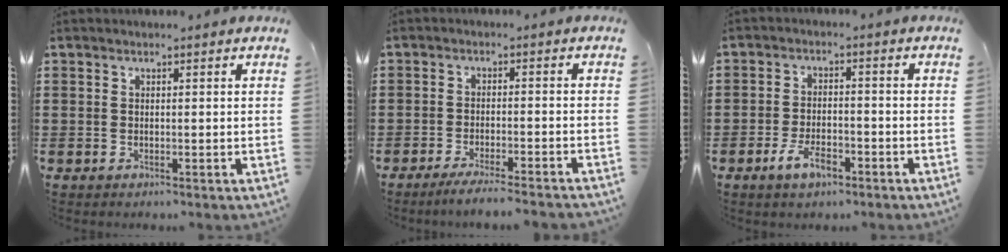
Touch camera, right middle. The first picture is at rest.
{"total": 3.4, "force": [-3.1, -0.2, 1.2], "torque": [-0.019, -0.003, -0.062]}
{"total": 4.9, "force": [-2.9, 2.1, 3.4], "torque": [-0.068, 0.006, -0.057]}